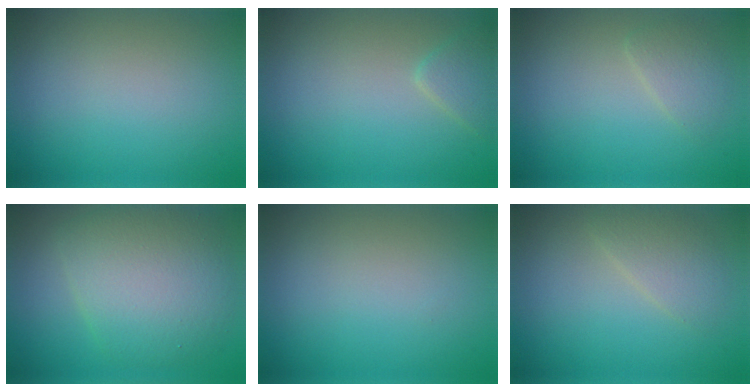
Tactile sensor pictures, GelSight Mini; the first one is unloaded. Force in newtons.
{"total": 1.8, "press": 1.8, "slide": 0.1}
{"total": 1.7, "press": 1.7, "slide": 0.1}
{"total": 7.7, "press": 7.7, "slide": 0.1}
{"total": 0.0}
{"total": 2.2, "press": 2.2, "slide": 0.1}